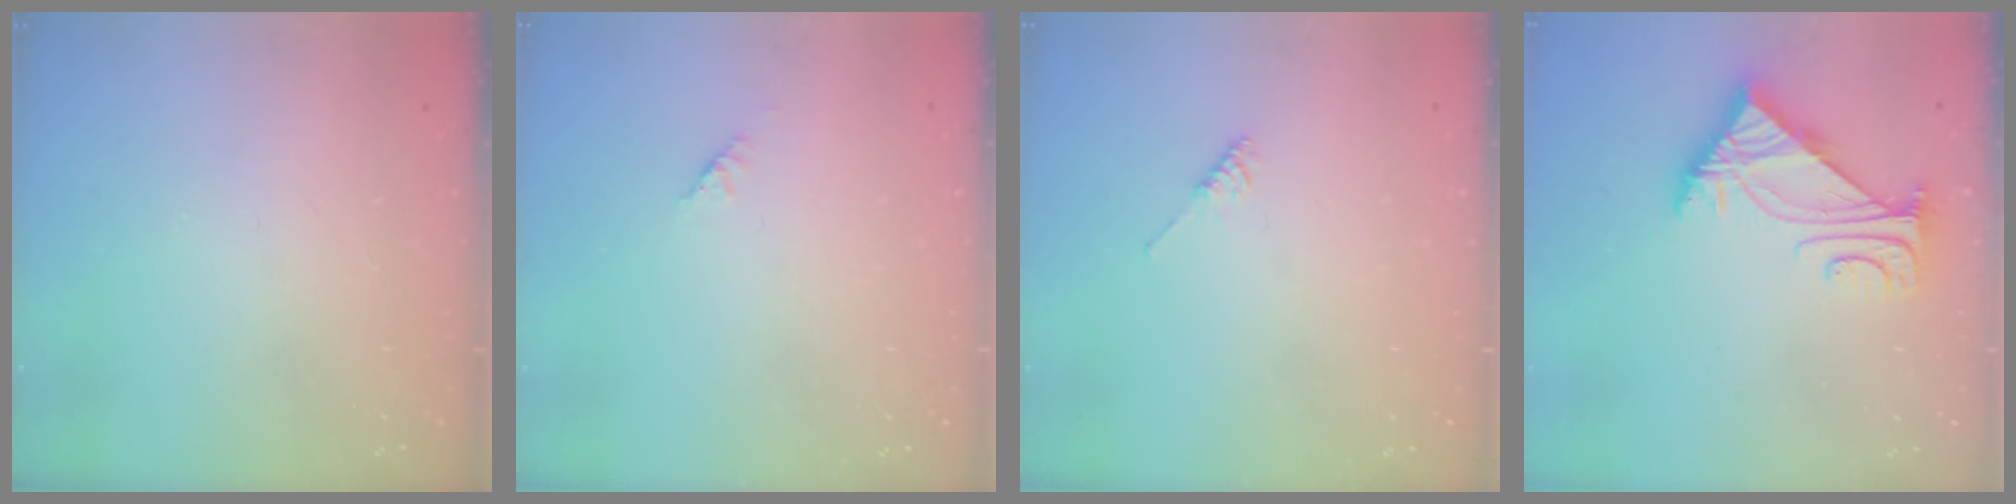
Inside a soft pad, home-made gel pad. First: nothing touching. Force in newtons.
{"total": 1.4, "press": 1.3, "slide": 0.5}
{"total": 2.2, "press": 2.2, "slide": 0.5}
{"total": 5.4, "press": 5.3, "slide": 0.9}